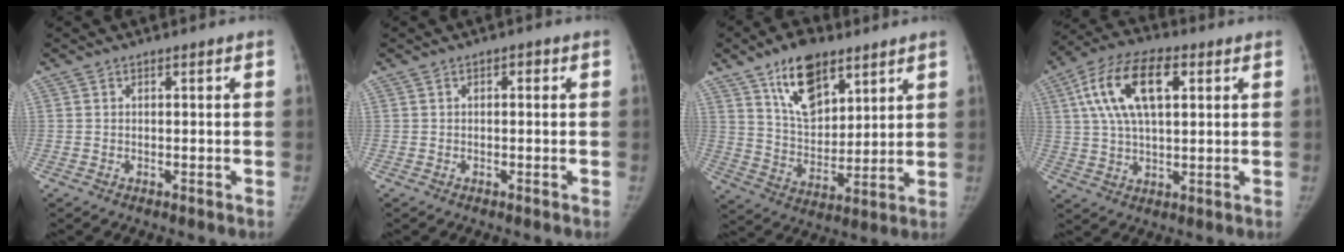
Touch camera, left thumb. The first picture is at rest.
{"total": 0.9, "force": [0.2, 0.6, 0.7], "torque": [0.000, -0.003, -0.004]}
{"total": 14.0, "force": [8.4, 7.2, 8.5], "torque": [-0.112, -0.046, 0.152]}
{"total": 14.7, "force": [4.6, 7.2, 12.0], "torque": [-0.223, 0.008, 0.078]}